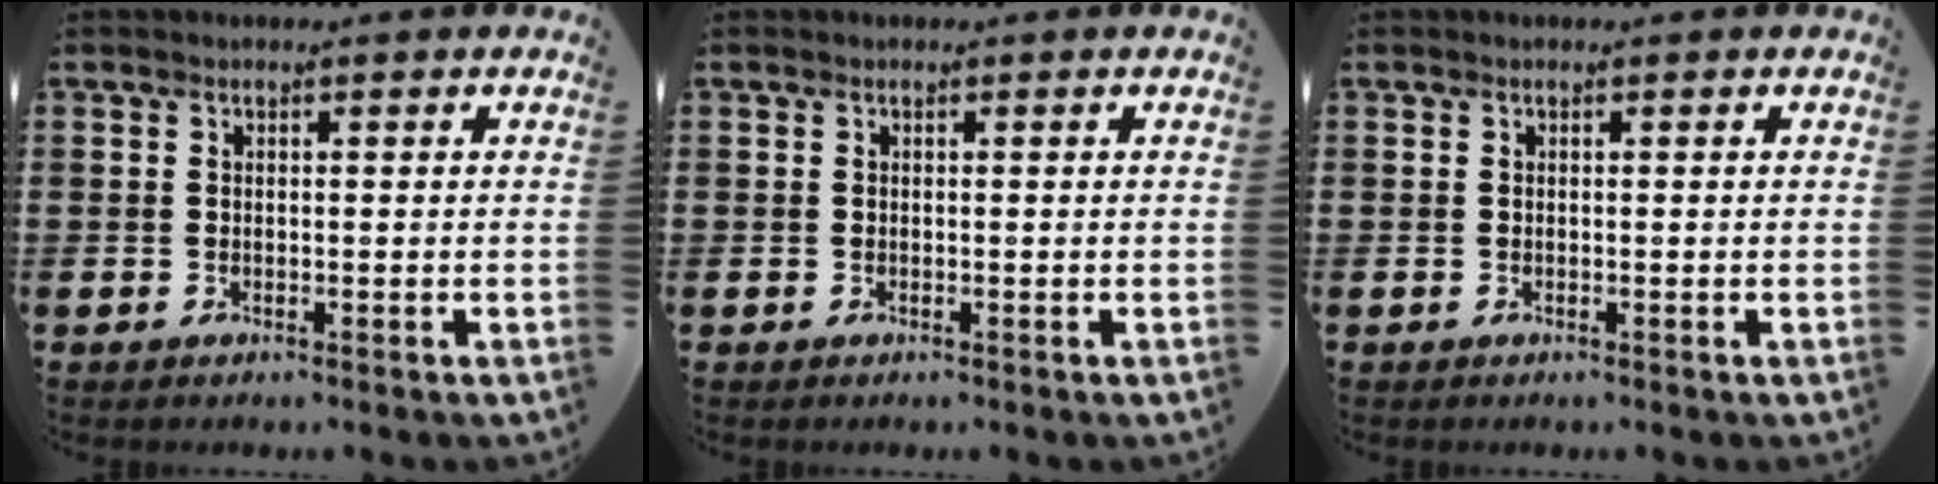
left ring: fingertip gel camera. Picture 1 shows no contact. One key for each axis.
{"total": 0.0}
{"total": 0.0}